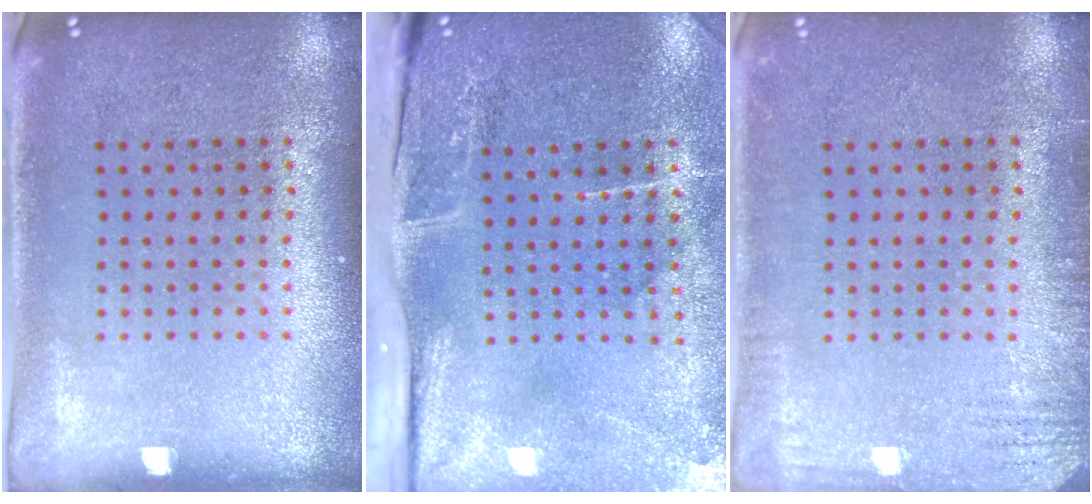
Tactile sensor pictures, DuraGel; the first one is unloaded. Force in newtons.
{"total": 5.0, "press": 3.9, "slide": 3.2}
{"total": 2.3, "press": 2.2, "slide": 0.4}